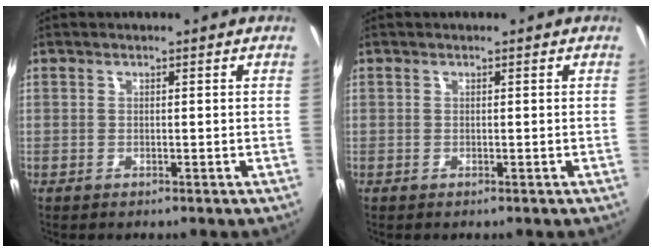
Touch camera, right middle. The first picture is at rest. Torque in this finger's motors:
{"motor_torque": [0.09, -0.19, 0.02, 0.00]}